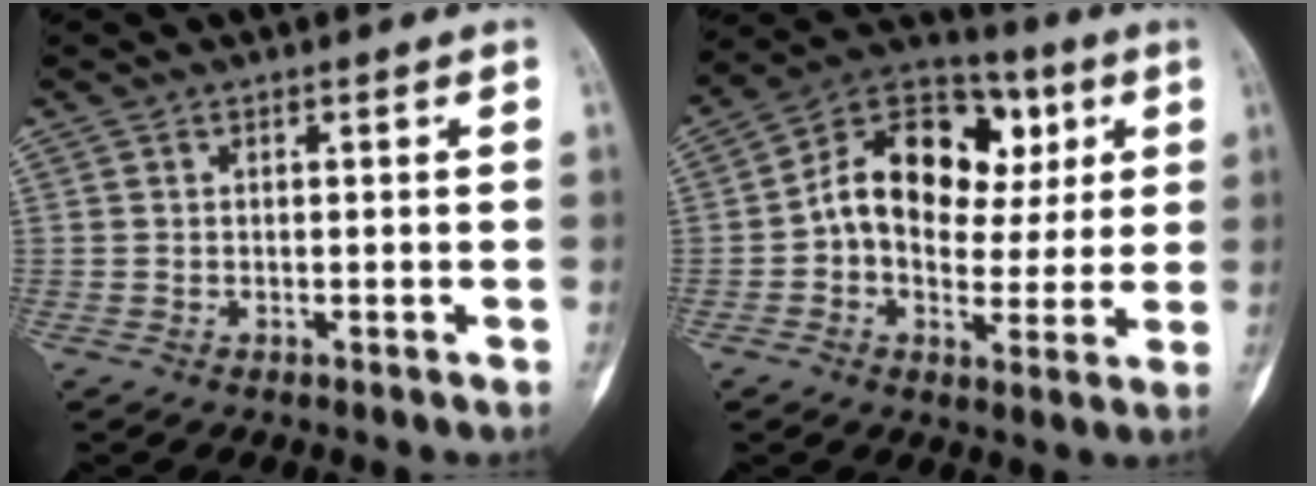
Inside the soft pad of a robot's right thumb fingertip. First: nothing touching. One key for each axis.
{"total": 18.1, "fx": 3.0, "fy": 12.8, "fz": 12.5, "tx": -0.153, "ty": 0.025, "tz": 0.042}